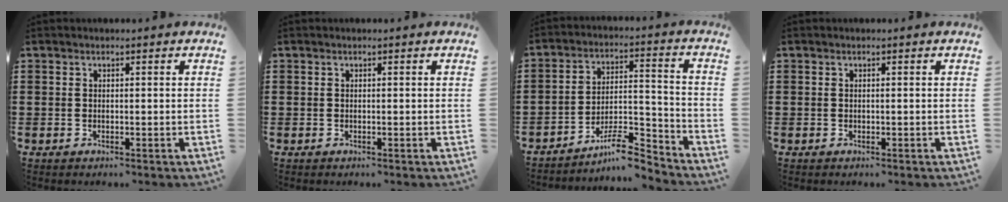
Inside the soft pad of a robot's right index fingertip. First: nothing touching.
{"total": 0.0}
{"total": 9.4, "force": [-7.6, 2.2, 5.1], "torque": [-0.078, 0.025, -0.139]}
{"total": 0.0}